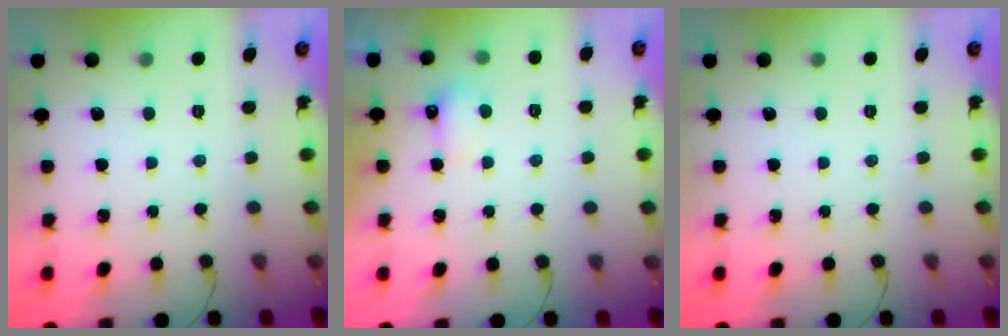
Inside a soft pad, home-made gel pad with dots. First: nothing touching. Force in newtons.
{"total": 4.8, "press": 4.7, "slide": 0.9}
{"total": 0.0}